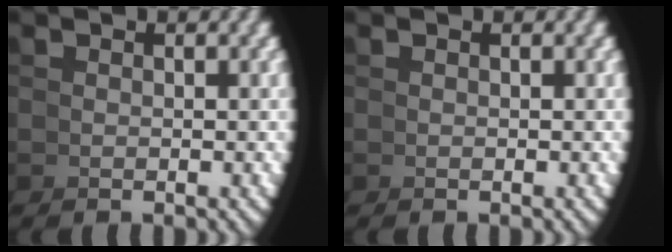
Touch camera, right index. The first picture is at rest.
{"total": 0.0}